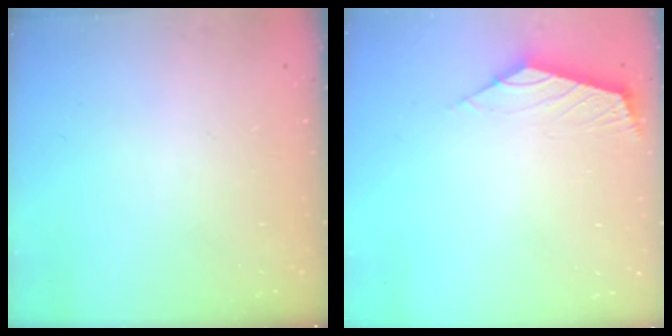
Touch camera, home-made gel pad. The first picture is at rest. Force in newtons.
{"total": 2.6, "press": 2.5, "slide": 0.6}